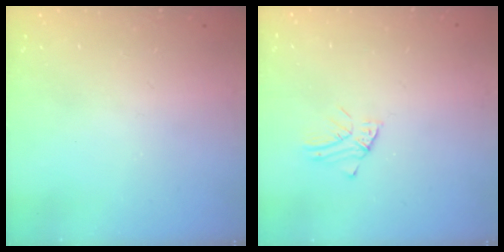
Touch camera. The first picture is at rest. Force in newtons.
{"total": 1.6, "press": 1.6, "slide": 0.1}